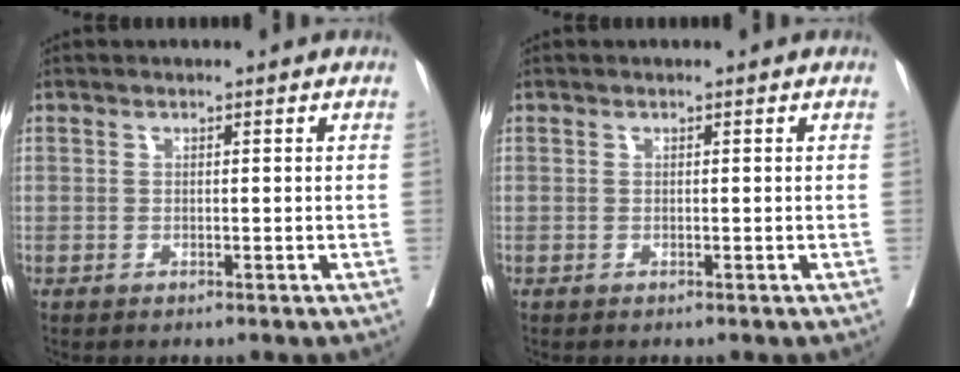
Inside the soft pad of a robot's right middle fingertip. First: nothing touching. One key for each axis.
{"total": 0.0}